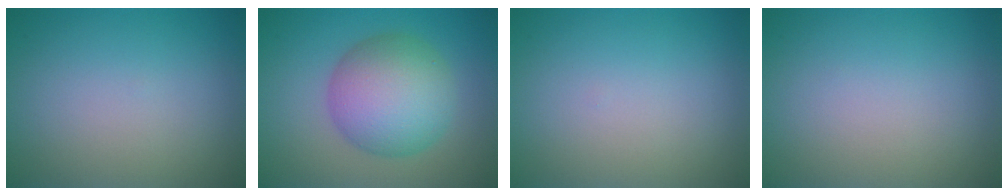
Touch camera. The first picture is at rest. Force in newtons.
{"total": 8.1, "press": 8.1, "slide": 0.0}
{"total": 0.0}
{"total": 0.0}